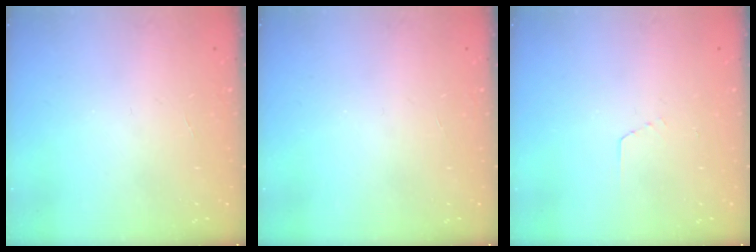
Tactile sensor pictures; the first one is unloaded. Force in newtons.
{"total": 0.0}
{"total": 2.9, "press": 2.9, "slide": 0.2}